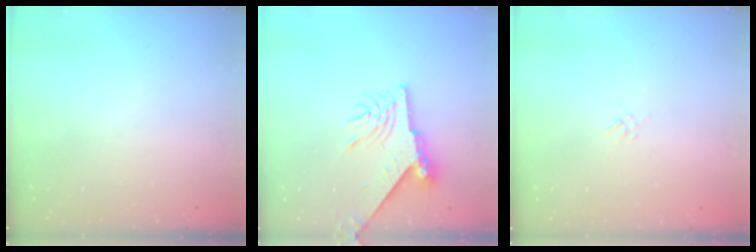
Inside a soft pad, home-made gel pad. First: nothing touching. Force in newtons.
{"total": 9.9, "press": 9.9, "slide": 0.8}
{"total": 1.0, "press": 0.9, "slide": 0.4}